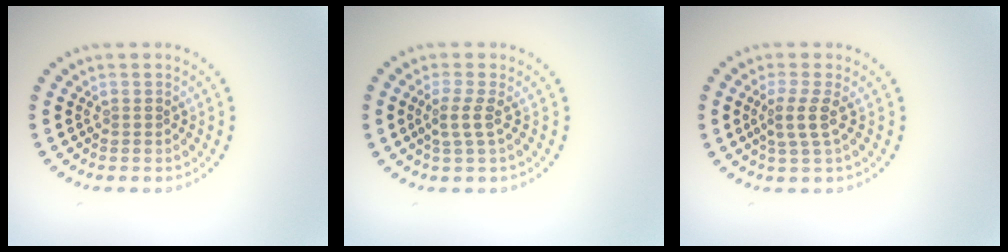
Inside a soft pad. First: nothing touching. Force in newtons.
{"total": 1.8, "press": 1.4, "slide": 1.1}
{"total": 2.3, "press": 1.8, "slide": 1.5}